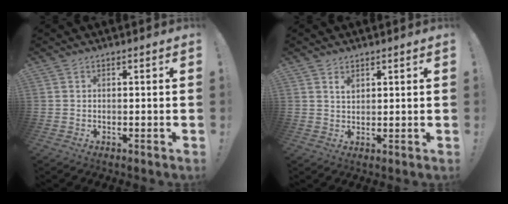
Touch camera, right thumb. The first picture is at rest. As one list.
[{"total": 2.3, "force": [1.5, 1.3, 1.2], "torque": [-0.006, -0.010, 0.023]}]